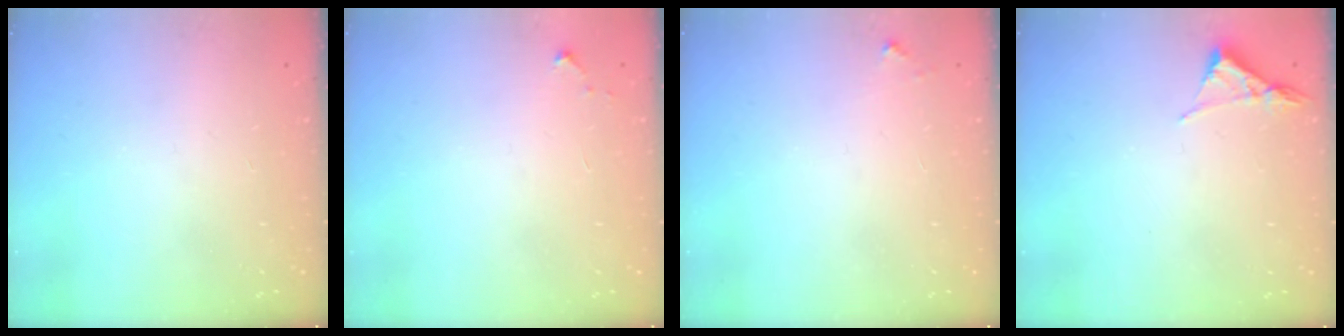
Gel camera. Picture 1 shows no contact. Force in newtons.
{"total": 2.6, "press": 2.6, "slide": 0.4}
{"total": 2.8, "press": 2.8, "slide": 0.2}
{"total": 3.1, "press": 3.1, "slide": 0.5}